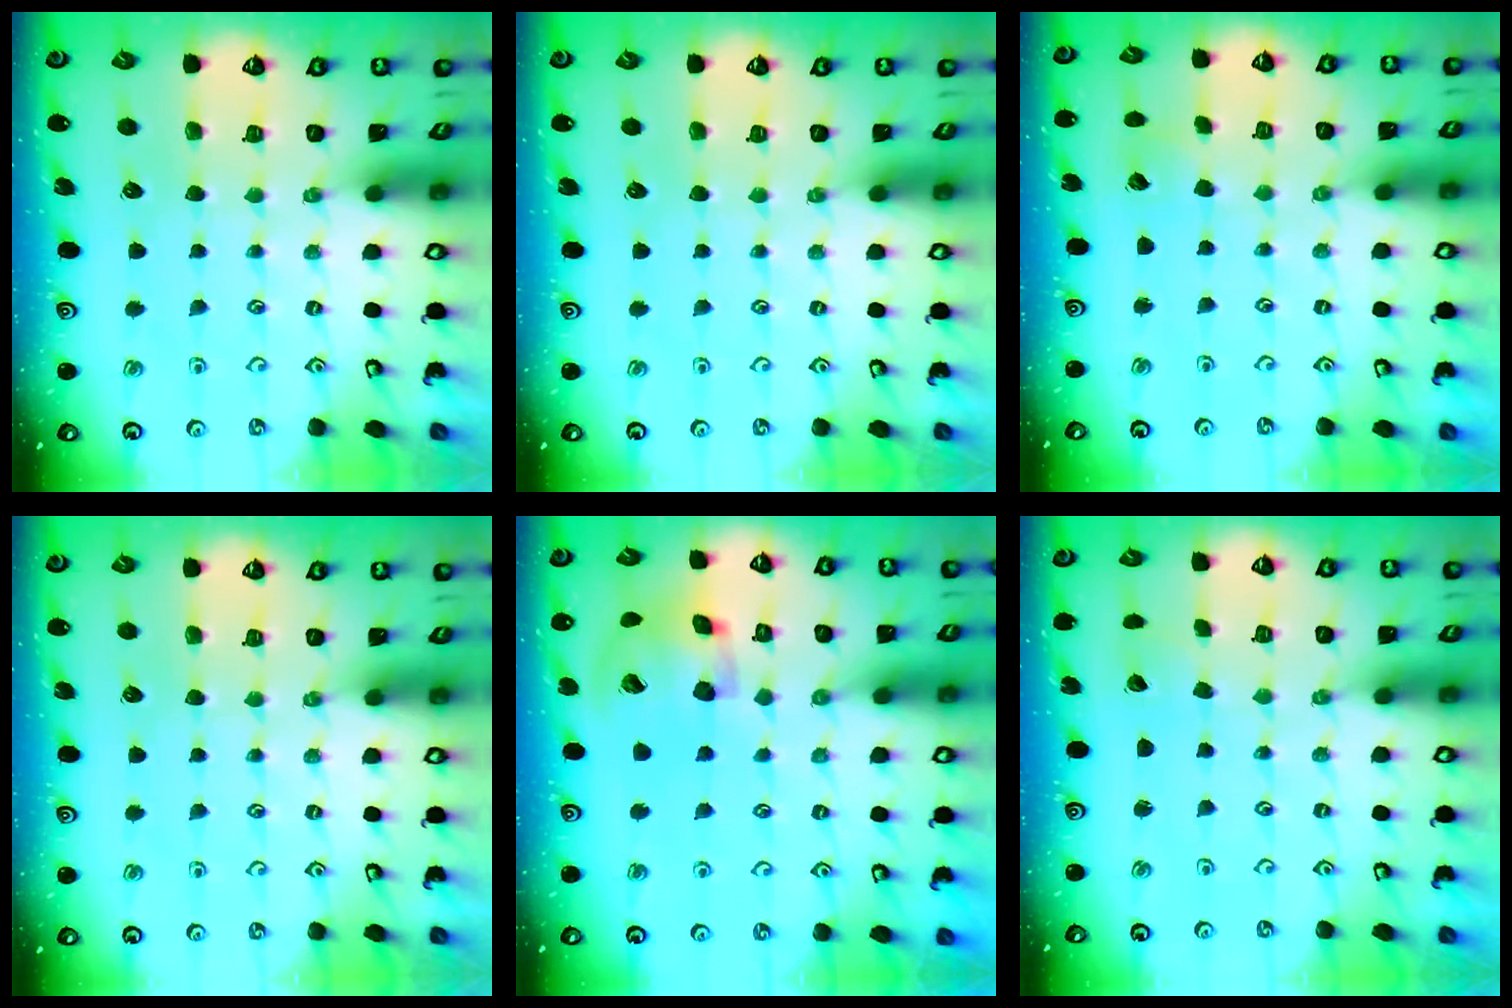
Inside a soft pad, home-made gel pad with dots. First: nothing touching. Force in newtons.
{"total": 0.0}
{"total": 3.8, "press": 3.8, "slide": 0.4}
{"total": 0.0}
{"total": 16.0, "press": 15.9, "slide": 2.5}
{"total": 1.6, "press": 1.6, "slide": 0.0}